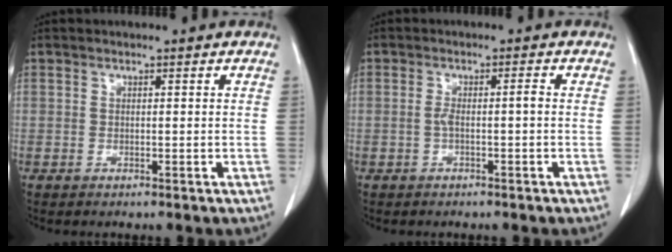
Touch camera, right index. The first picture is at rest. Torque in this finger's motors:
{"motor_torque": [0.24, -0.12, 0.09, 0.04]}